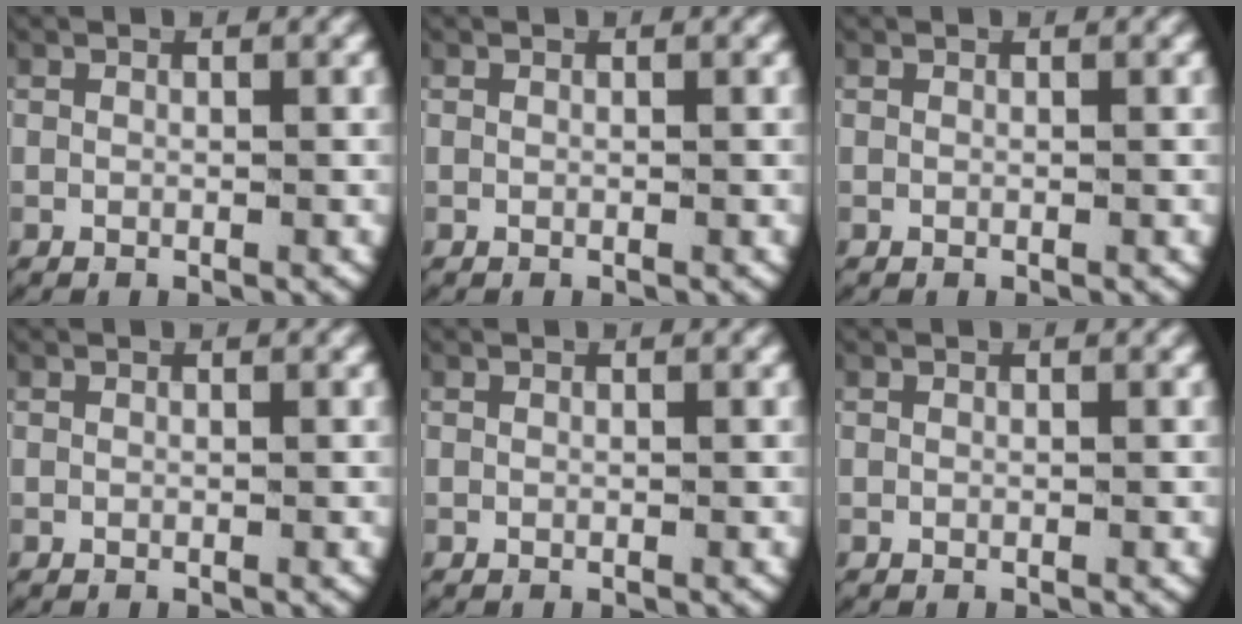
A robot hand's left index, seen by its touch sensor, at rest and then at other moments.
{"total": 0.0}
{"total": 0.0}
{"total": 0.0}
{"total": 0.0}
{"total": 0.0}